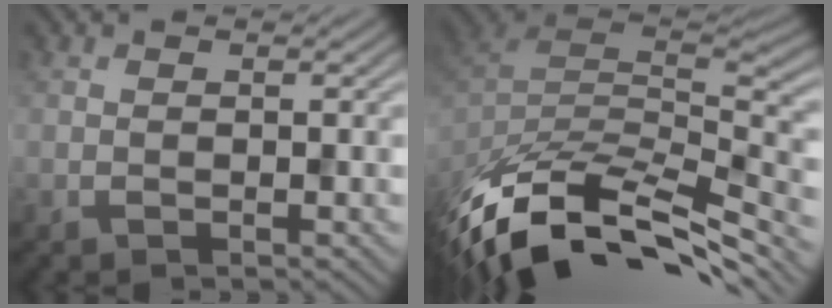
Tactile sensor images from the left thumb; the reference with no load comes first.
{"total": 13.0, "force": [-9.6, 6.2, 6.3], "torque": [-0.172, -0.018, -0.155]}